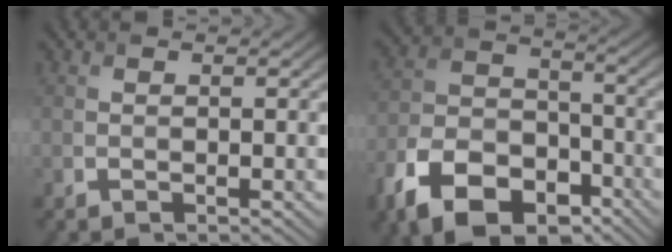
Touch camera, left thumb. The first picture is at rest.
{"total": 13.7, "force": [-8.5, 7.9, 7.3], "torque": [-0.176, -0.025, -0.165]}